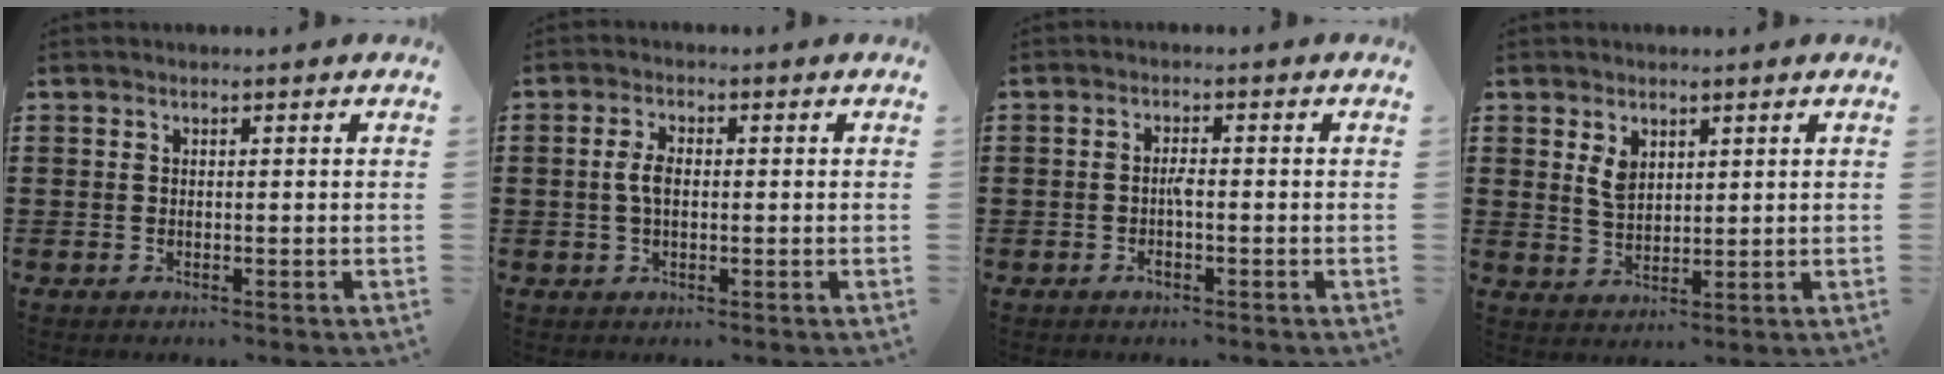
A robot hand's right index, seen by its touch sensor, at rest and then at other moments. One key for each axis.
{"total": 3.4, "fx": 0.1, "fy": 1.7, "fz": 2.9, "tx": -0.066, "ty": 0.004, "tz": -0.003}
{"total": 2.0, "fx": -0.6, "fy": 0.6, "fz": 1.8, "tx": -0.035, "ty": 0.004, "tz": -0.011}
{"total": 3.3, "fx": 1.8, "fy": 2.1, "fz": 1.9, "tx": -0.045, "ty": 0.006, "tz": 0.032}